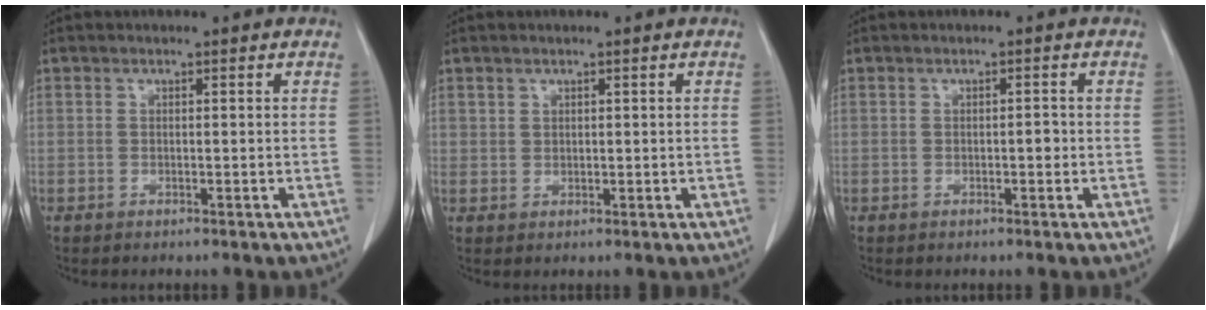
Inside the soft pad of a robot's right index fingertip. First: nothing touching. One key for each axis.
{"total": 1.3, "fx": 0.7, "fy": 1.0, "fz": 0.1, "tx": 0.012, "ty": -0.002, "tz": 0.006}
{"total": 1.1, "fx": -0.2, "fy": 0.4, "fz": 1.0, "tx": -0.012, "ty": 0.003, "tz": -0.005}